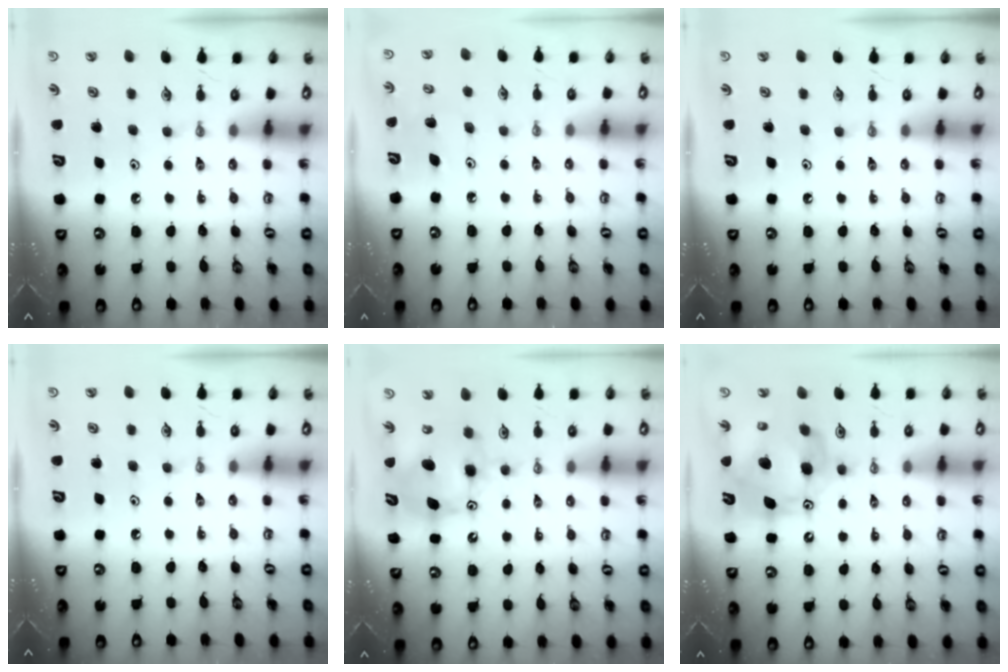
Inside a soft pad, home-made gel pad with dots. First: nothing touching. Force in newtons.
{"total": 4.2, "press": 4.2, "slide": 0.4}
{"total": 0.0}
{"total": 0.0}
{"total": 10.1, "press": 10.0, "slide": 0.8}
{"total": 16.5, "press": 16.4, "slide": 1.7}